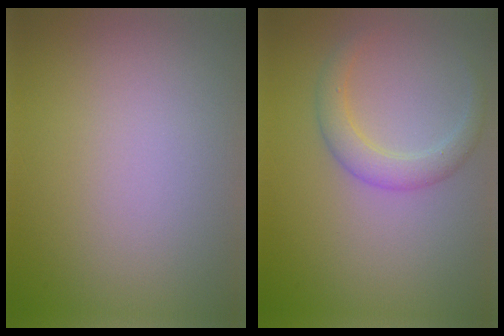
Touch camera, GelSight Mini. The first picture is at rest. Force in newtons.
{"total": 2.0, "press": 2.0, "slide": 0.2}